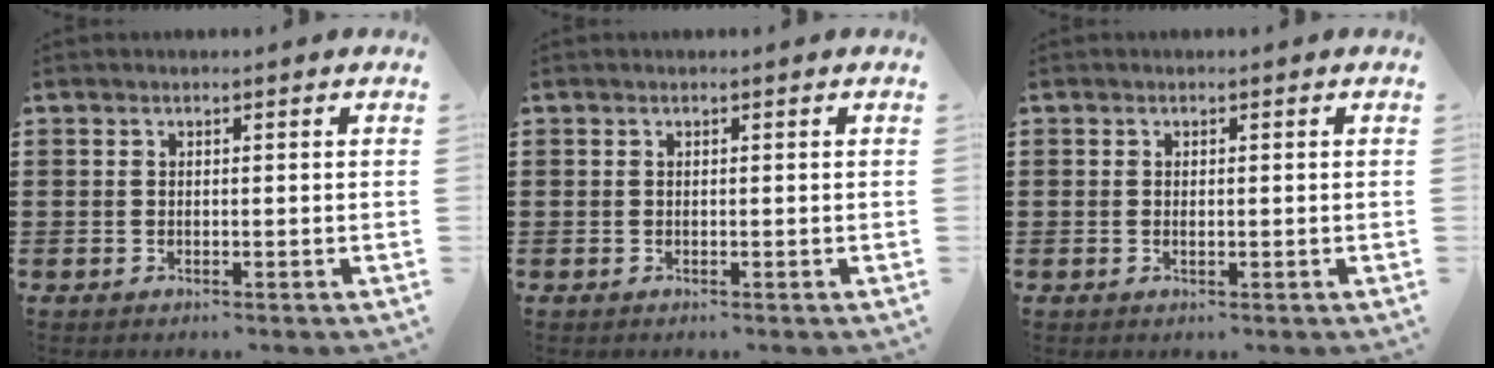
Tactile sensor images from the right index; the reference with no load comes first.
{"total": 0.0}
{"total": 0.6, "force": [-0.1, 0.2, 0.6], "torque": [-0.013, -0.002, -0.001]}